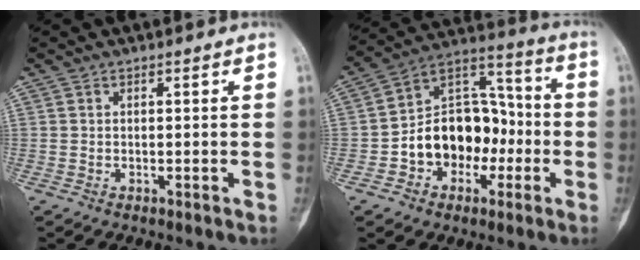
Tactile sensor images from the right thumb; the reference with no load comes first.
{"total": 16.4, "force": [-3.7, 11.9, 10.6], "torque": [-0.117, 0.057, -0.065]}